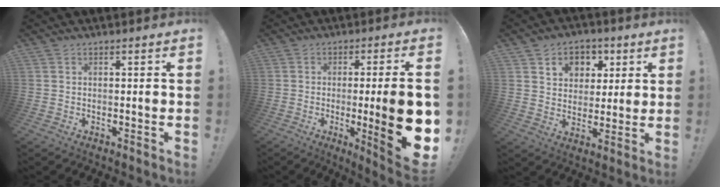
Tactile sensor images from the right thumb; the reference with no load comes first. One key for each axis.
{"total": 17.6, "fx": -2.5, "fy": 1.5, "fz": 17.3, "tx": -0.251, "ty": -0.008, "tz": -0.029}
{"total": 8.4, "fx": 3.7, "fy": 7.2, "fz": 2.5, "tx": -0.021, "ty": -0.027, "tz": 0.072}